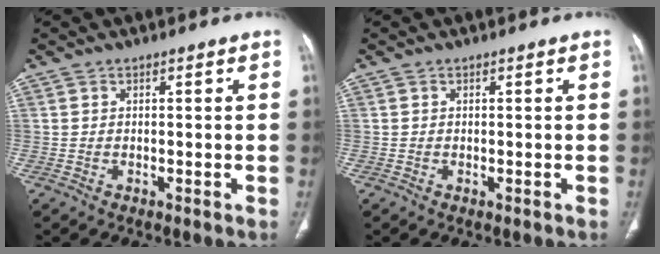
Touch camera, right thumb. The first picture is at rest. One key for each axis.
{"total": 0.0}